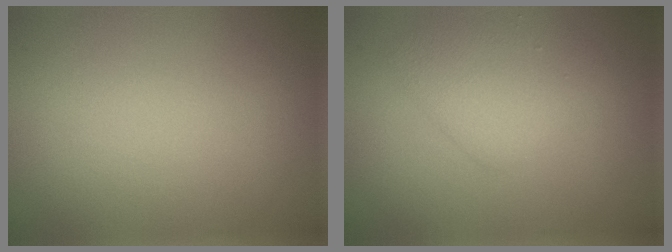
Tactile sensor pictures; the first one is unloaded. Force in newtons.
{"total": 2.6, "press": 2.6, "slide": 0.1}